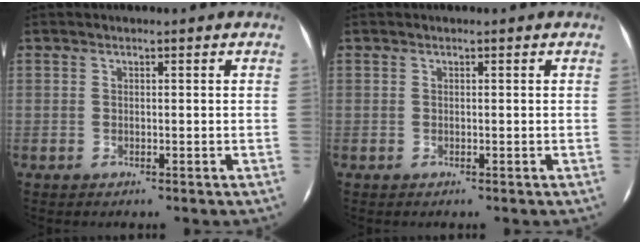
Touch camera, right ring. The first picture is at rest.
{"total": 0.0}